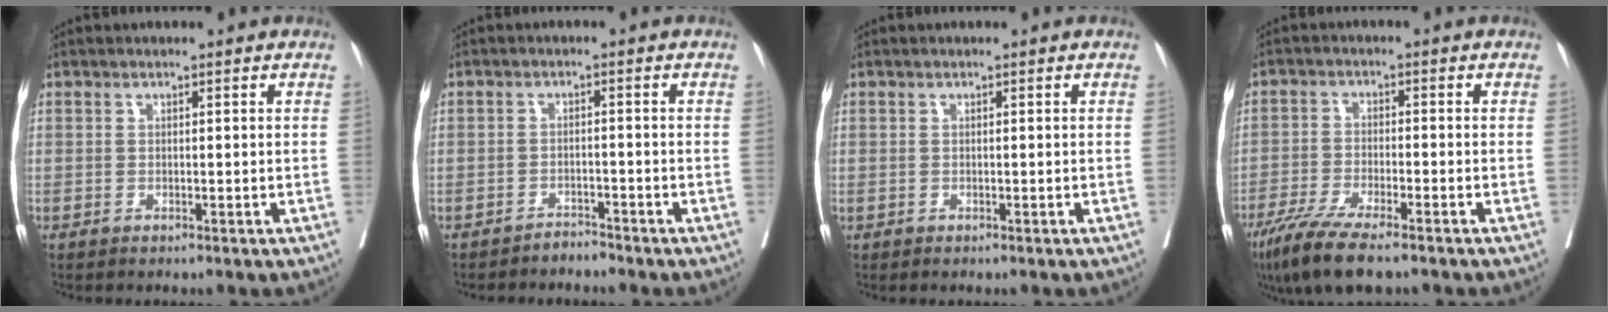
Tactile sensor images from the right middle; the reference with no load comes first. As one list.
[{"total": 1.7, "force": [-1.6, 0.2, -0.3], "torque": [0.003, -0.004, -0.027]}, {"total": 0.0}, {"total": 9.7, "force": [-7.1, 1.3, 6.4], "torque": [-0.114, -0.024, -0.121]}]